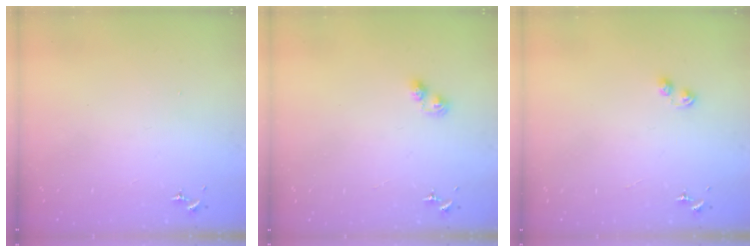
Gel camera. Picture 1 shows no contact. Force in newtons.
{"total": 5.6, "press": 5.6, "slide": 0.6}
{"total": 4.4, "press": 4.4, "slide": 0.5}